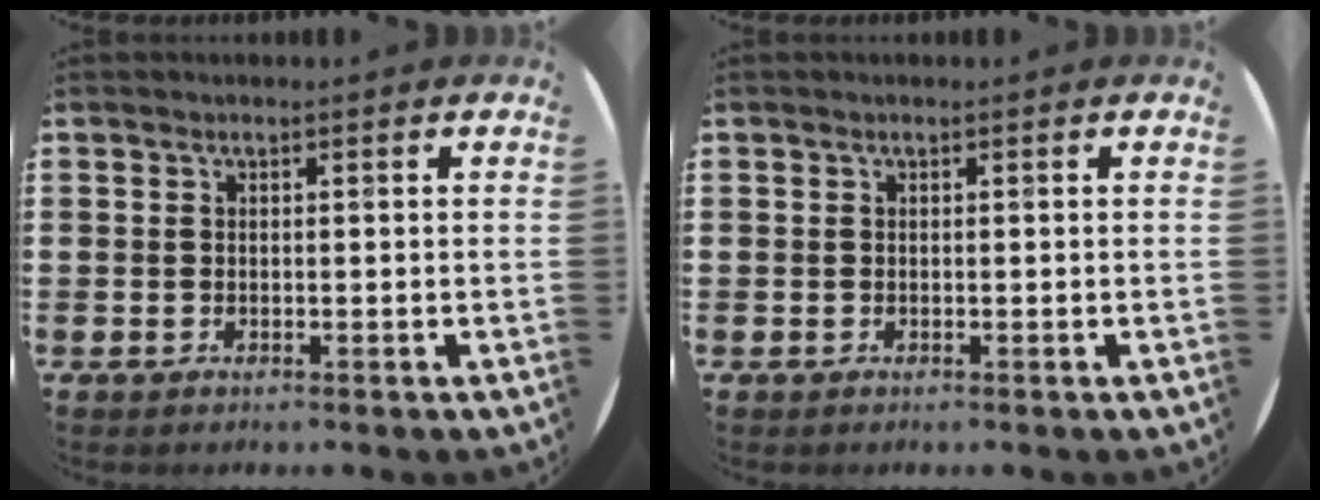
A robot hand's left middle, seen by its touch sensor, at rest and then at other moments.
{"total": 0.0}